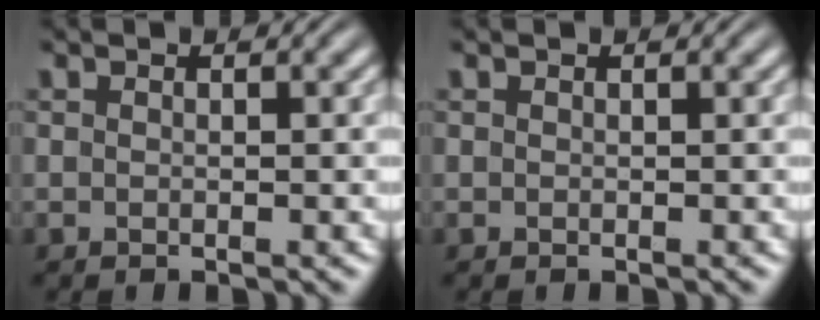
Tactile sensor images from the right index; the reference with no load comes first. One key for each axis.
{"total": 0.0}